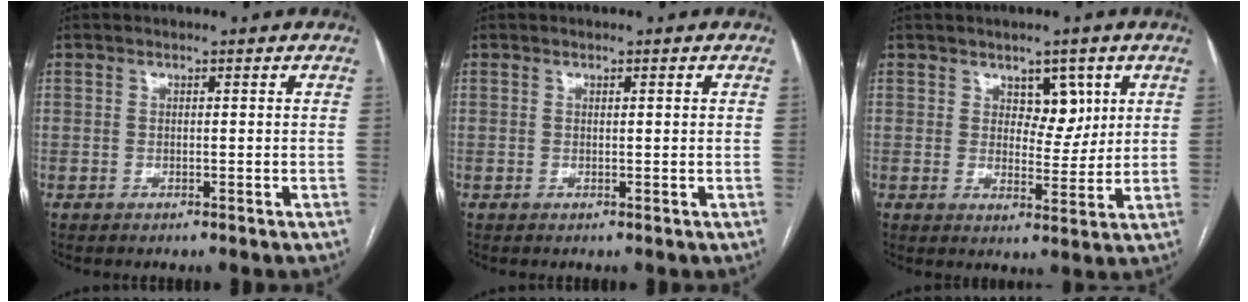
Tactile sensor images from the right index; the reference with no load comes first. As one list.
[{"total": 0.5, "force": [0.2, 0.0, 0.5], "torque": [-0.009, 0.001, 0.003]}, {"total": 5.0, "force": [2.3, 3.0, 3.3], "torque": [-0.039, 0.002, 0.038]}]